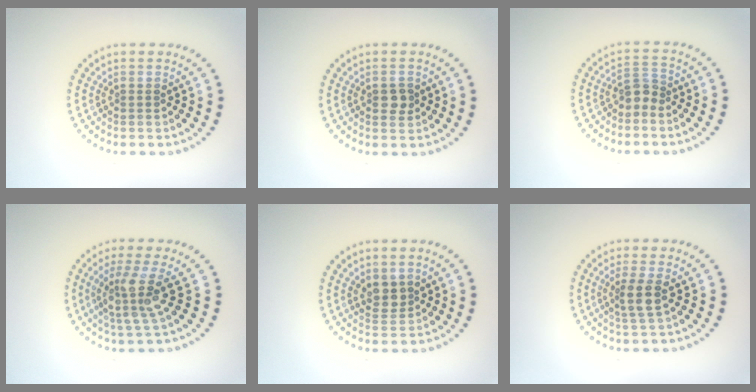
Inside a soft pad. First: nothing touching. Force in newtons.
{"total": 1.6, "press": 1.6, "slide": 0.1}
{"total": 1.9, "press": 1.5, "slide": 1.1}
{"total": 3.7, "press": 2.9, "slide": 2.3}
{"total": 2.2, "press": 2.0, "slide": 1.0}
{"total": 2.3, "press": 2.1, "slide": 1.1}